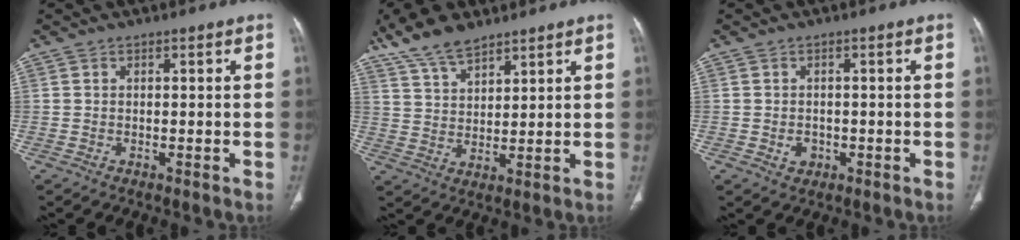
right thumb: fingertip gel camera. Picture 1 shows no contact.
{"total": 9.3, "force": [7.3, 3.7, 4.5], "torque": [-0.076, -0.026, 0.146]}
{"total": 2.1, "force": [-0.6, 1.8, 1.0], "torque": [-0.006, 0.003, -0.001]}